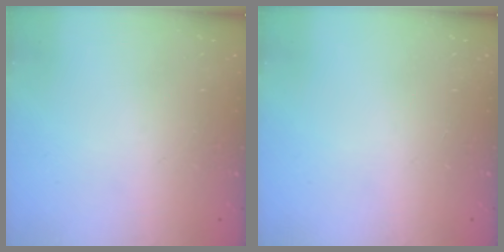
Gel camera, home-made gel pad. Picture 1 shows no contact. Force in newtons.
{"total": 0.0}